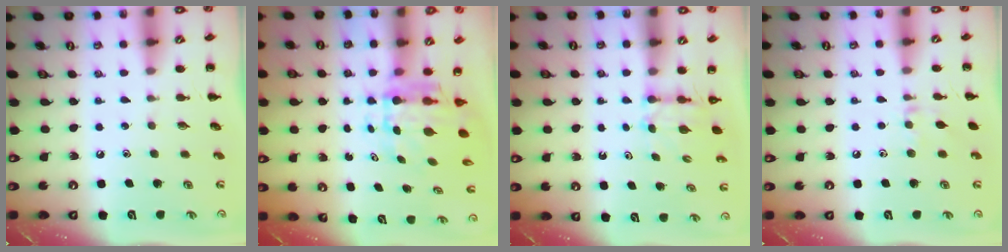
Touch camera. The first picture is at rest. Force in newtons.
{"total": 5.6, "press": 5.4, "slide": 1.5}
{"total": 2.8, "press": 2.6, "slide": 1.1}
{"total": 7.0, "press": 6.9, "slide": 1.3}